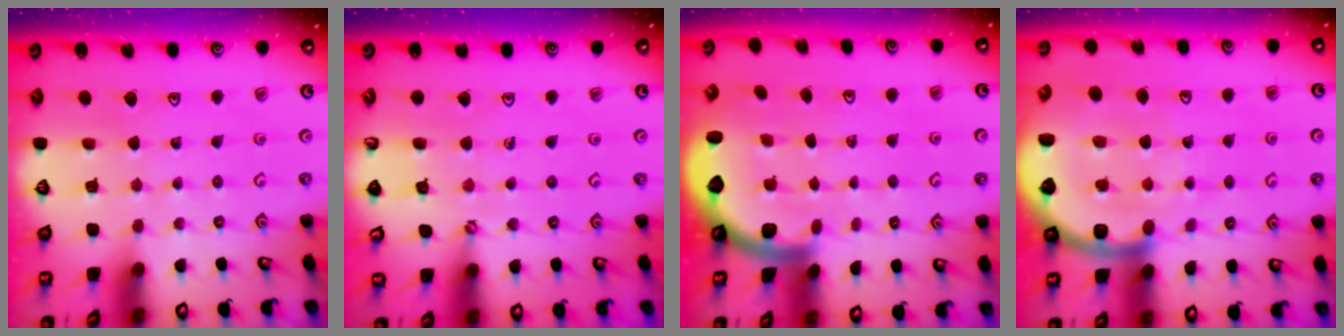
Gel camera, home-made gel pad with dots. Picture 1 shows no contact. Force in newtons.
{"total": 2.3, "press": 2.2, "slide": 0.3}
{"total": 2.5, "press": 2.5, "slide": 0.4}
{"total": 10.1, "press": 9.9, "slide": 2.0}